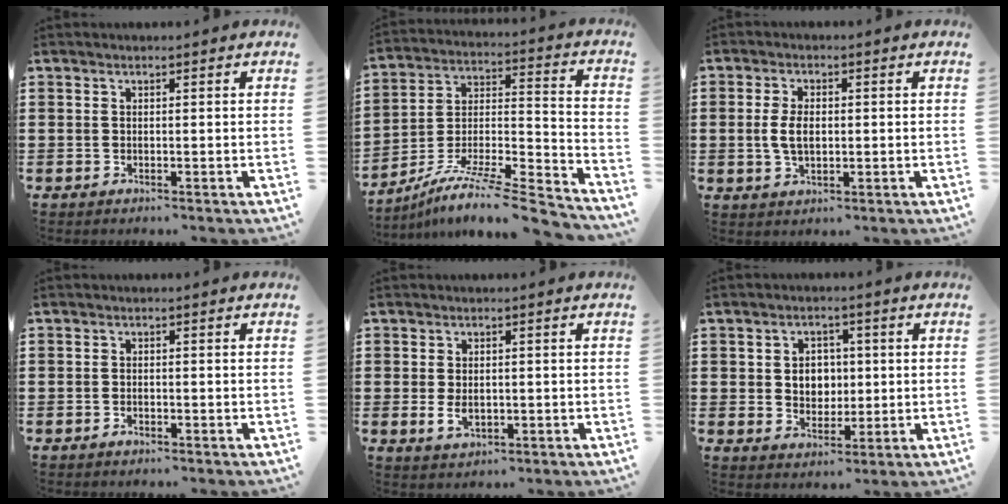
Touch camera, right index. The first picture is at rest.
{"total": 9.4, "force": [-7.9, 0.8, 4.9], "torque": [-0.078, 0.007, -0.158]}
{"total": 4.2, "force": [-0.1, 2.3, 3.5], "torque": [-0.083, 0.001, -0.006]}
{"total": 0.8, "force": [-0.6, 0.4, 0.4], "torque": [-0.009, -0.002, -0.011]}
{"total": 2.6, "force": [-0.3, 1.6, 2.0], "torque": [-0.040, 0.002, -0.004]}
{"total": 4.4, "force": [0.4, 3.9, 1.9], "torque": [-0.036, 0.007, 0.001]}